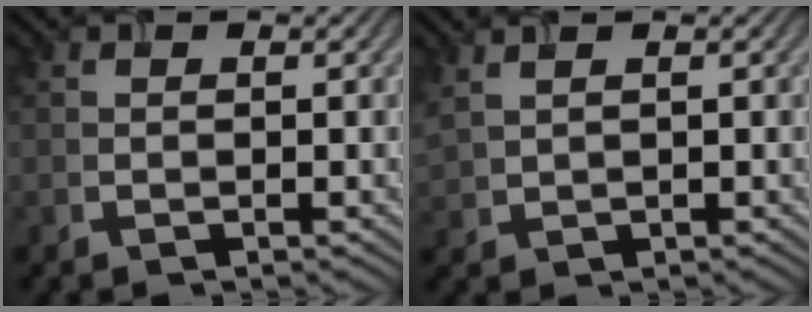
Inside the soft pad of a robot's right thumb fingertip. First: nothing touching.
{"total": 2.3, "force": [1.7, 0.8, 1.4], "torque": [-0.043, 0.008, 0.042]}